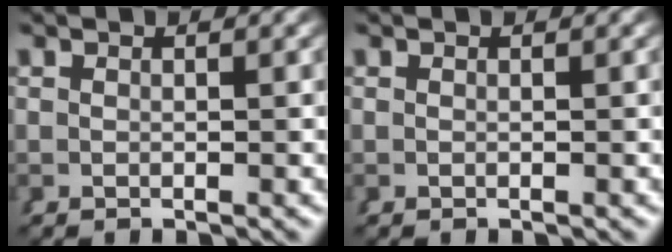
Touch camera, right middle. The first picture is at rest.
{"total": 0.0}